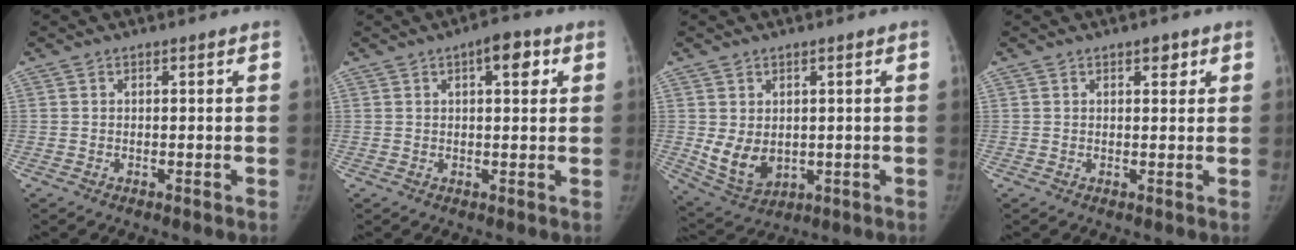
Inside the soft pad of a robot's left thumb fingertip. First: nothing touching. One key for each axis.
{"total": 5.3, "fx": 2.2, "fy": 2.1, "fz": 4.3, "tx": -0.046, "ty": -0.002, "tz": 0.025}
{"total": 7.3, "fx": 0.2, "fy": 5.4, "fz": 4.9, "tx": -0.073, "ty": -0.017, "tz": 0.026}
{"total": 2.1, "fx": 1.3, "fy": 1.1, "fz": 1.3, "tx": -0.008, "ty": -0.005, "tz": 0.016}